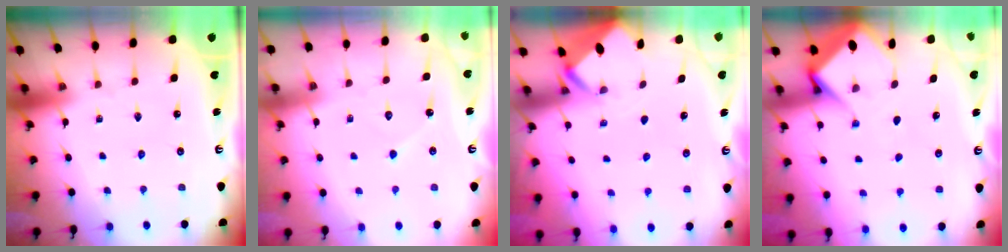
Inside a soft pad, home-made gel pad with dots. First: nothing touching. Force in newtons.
{"total": 4.9, "press": 4.9, "slide": 0.4}
{"total": 2.2, "press": 2.2, "slide": 0.2}
{"total": 6.8, "press": 6.8, "slide": 0.7}